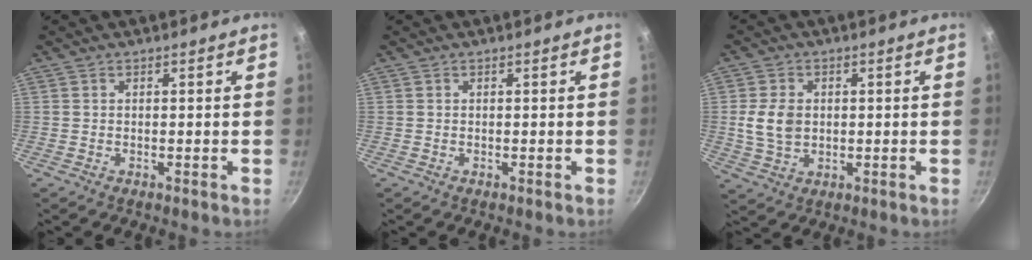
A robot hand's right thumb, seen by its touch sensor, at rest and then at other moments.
{"total": 0.0}
{"total": 6.3, "force": [0.4, 4.5, 4.3], "torque": [-0.075, -0.001, 0.009]}